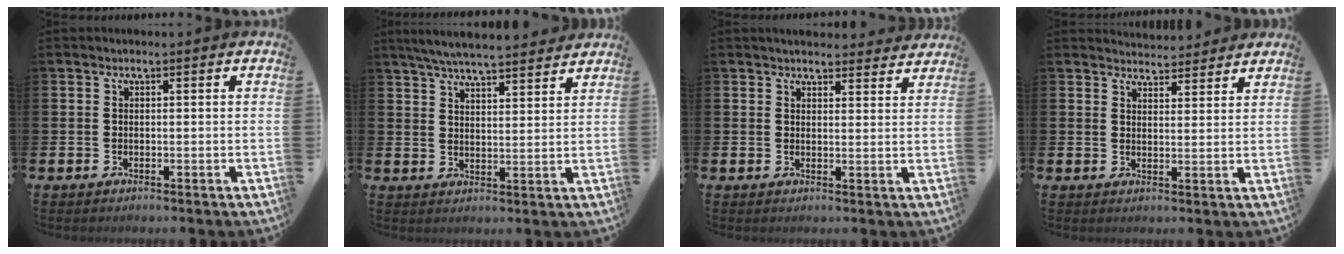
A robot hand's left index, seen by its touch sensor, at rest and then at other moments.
{"total": 6.0, "force": [5.8, 0.3, 1.4], "torque": [-0.040, -0.032, 0.103]}
{"total": 3.4, "force": [3.3, 0.6, 0.0], "torque": [0.004, -0.021, 0.060]}
{"total": 3.8, "force": [3.8, 0.6, -0.2], "torque": [0.007, -0.027, 0.068]}